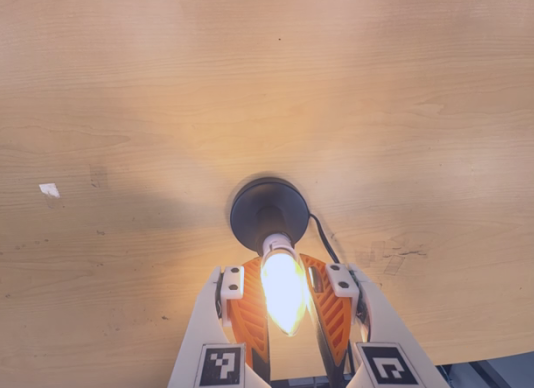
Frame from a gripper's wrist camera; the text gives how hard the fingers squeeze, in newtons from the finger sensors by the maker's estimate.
{"total": 12.6, "left": 11.8, "right": 13.3}